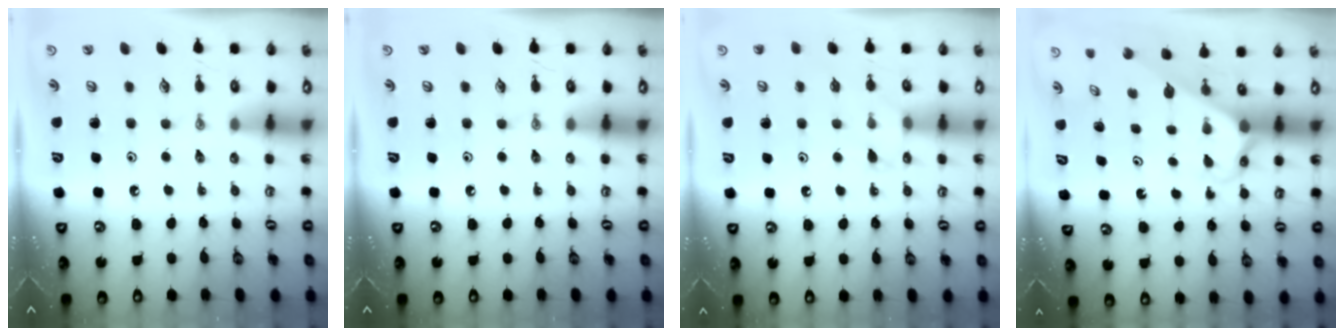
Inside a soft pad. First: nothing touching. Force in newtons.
{"total": 0.0}
{"total": 5.8, "press": 5.7, "slide": 0.5}
{"total": 2.6, "press": 2.6, "slide": 0.1}